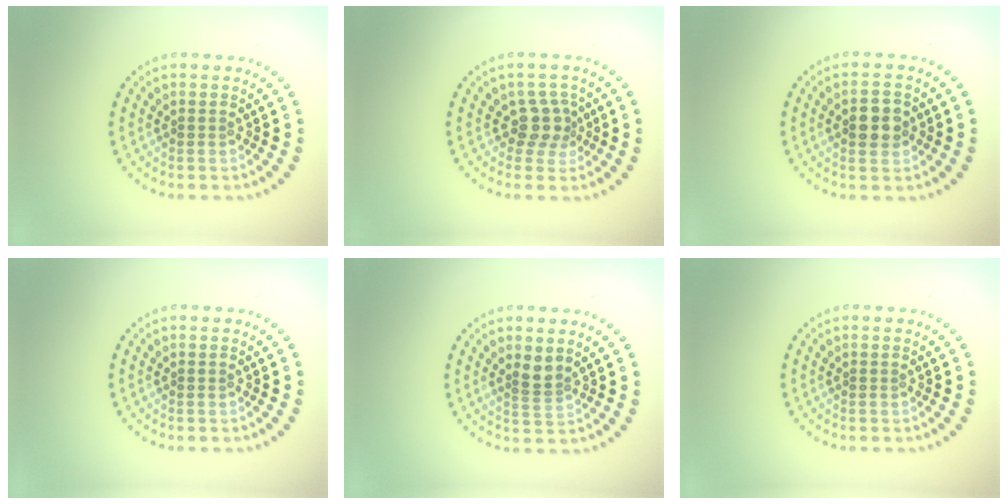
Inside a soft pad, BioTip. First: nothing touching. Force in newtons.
{"total": 2.4, "press": 1.8, "slide": 1.5}
{"total": 2.8, "press": 2.8, "slide": 0.1}
{"total": 0.0}
{"total": 1.8, "press": 1.5, "slide": 1.1}
{"total": 0.0}